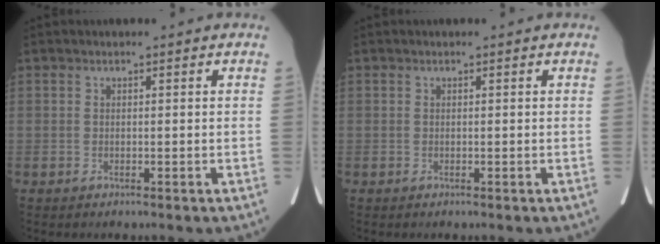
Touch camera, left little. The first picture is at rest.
{"total": 0.0}